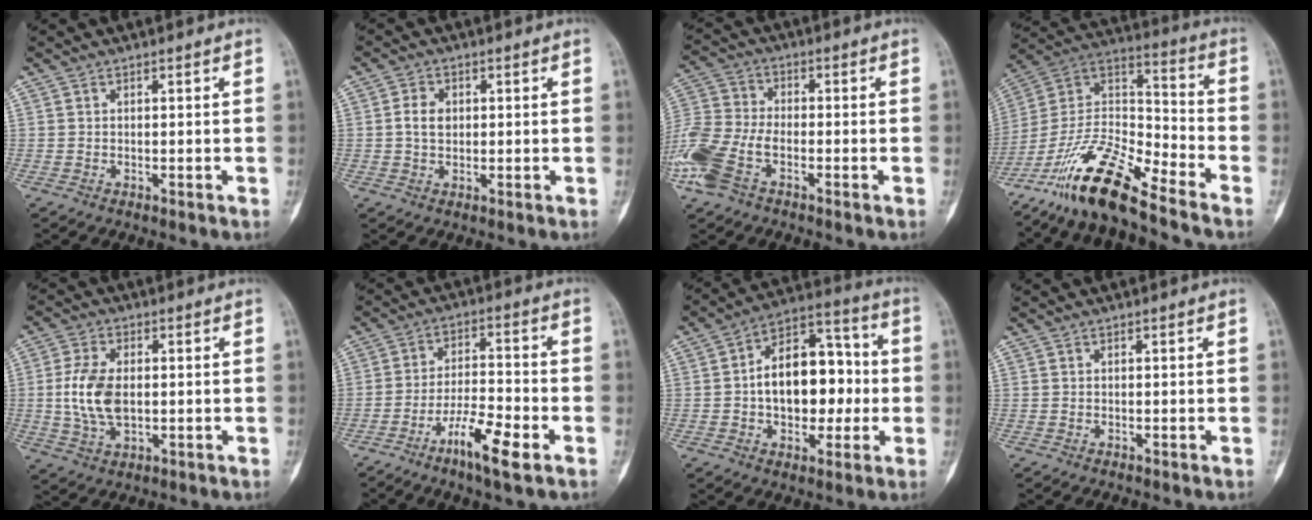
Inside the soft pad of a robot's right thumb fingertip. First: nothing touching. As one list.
[{"total": 3.7, "force": [0.4, 2.8, 2.4], "torque": [-0.038, 0.004, 0.005]}, {"total": 13.1, "force": [-5.4, 7.5, 9.3], "torque": [-0.223, 0.016, -0.112]}, {"total": 17.8, "force": [-13.4, 3.9, 11.0], "torque": [-0.197, 0.081, -0.254]}, {"total": 9.6, "force": [0.1, 5.6, 7.8], "torque": [-0.162, -0.001, 0.006]}, {"total": 9.6, "force": [-5.3, 1.9, 7.8], "torque": [-0.147, 0.027, -0.095]}, {"total": 17.2, "force": [-0.6, 10.9, 13.4], "torque": [-0.159, 0.037, -0.013]}, {"total": 0.0}]